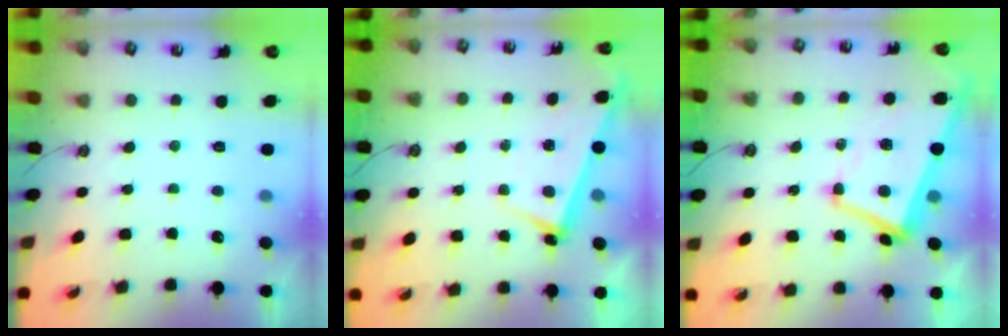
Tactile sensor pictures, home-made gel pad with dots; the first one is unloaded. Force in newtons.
{"total": 2.5, "press": 2.5, "slide": 0.7}
{"total": 2.3, "press": 2.0, "slide": 1.0}